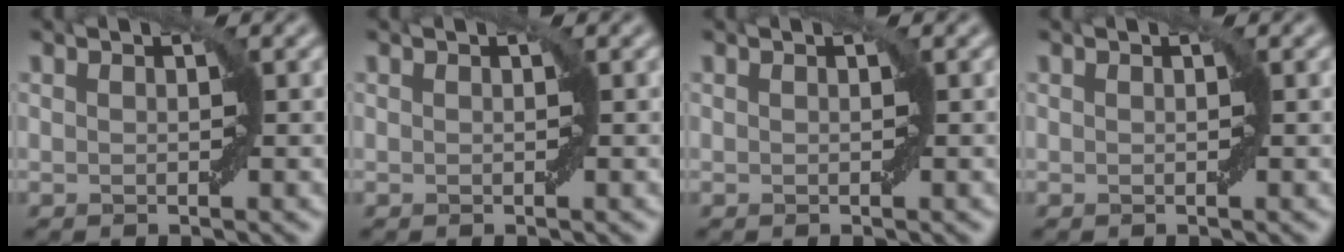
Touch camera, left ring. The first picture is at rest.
{"total": 0.0}
{"total": 0.0}
{"total": 0.0}